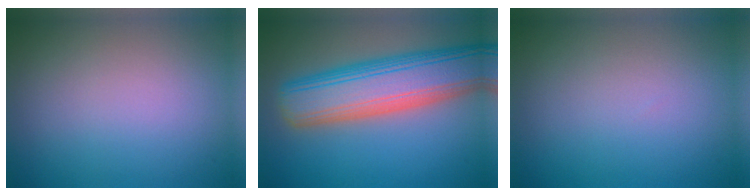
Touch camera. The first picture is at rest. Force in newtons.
{"total": 10.2, "press": 10.2, "slide": 0.5}
{"total": 0.0}